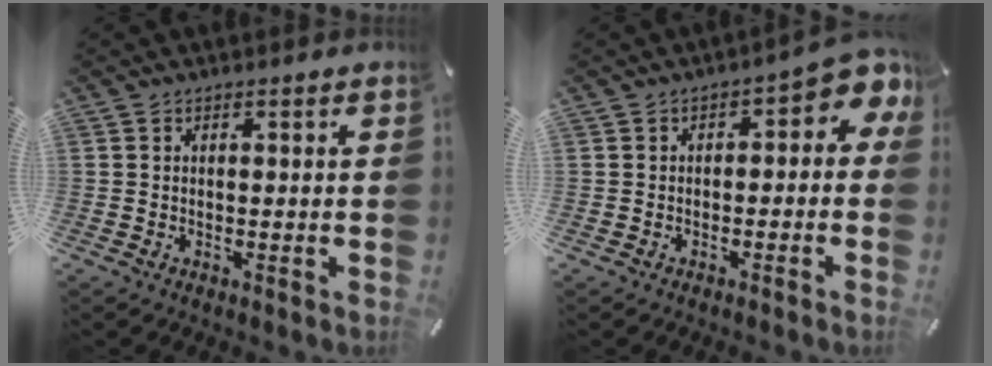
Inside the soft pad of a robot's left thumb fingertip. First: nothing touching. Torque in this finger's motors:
{"motor_torque": [0.28, 0.31, 0.35, 0.06, 0.01]}